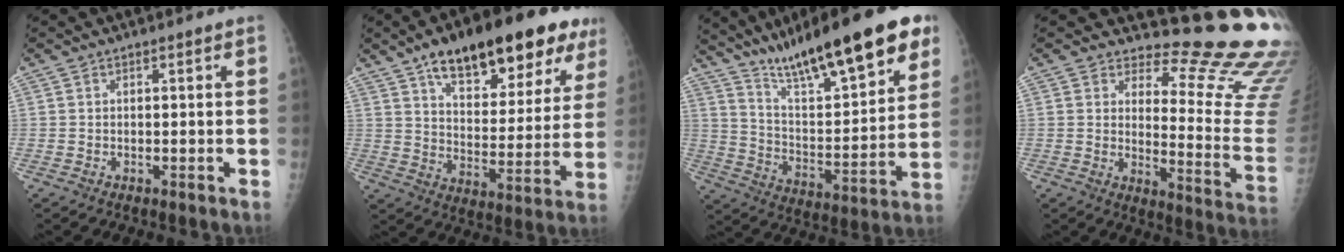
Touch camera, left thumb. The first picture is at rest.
{"total": 23.8, "force": [14.2, 9.3, 16.6], "torque": [-0.203, -0.028, 0.213]}
{"total": 25.2, "force": [16.8, 5.5, 17.9], "torque": [-0.258, -0.050, 0.279]}
{"total": 18.2, "force": [16.1, 4.1, 7.5], "torque": [-0.053, -0.186, 0.181]}